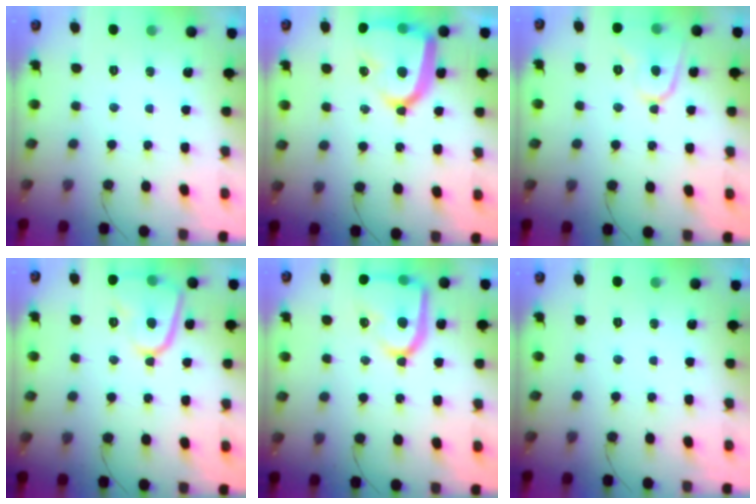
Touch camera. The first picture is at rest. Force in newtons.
{"total": 18.8, "press": 18.7, "slide": 1.9}
{"total": 8.9, "press": 8.9, "slide": 0.8}
{"total": 11.7, "press": 11.6, "slide": 1.4}
{"total": 18.1, "press": 18.0, "slide": 1.7}
{"total": 0.0}